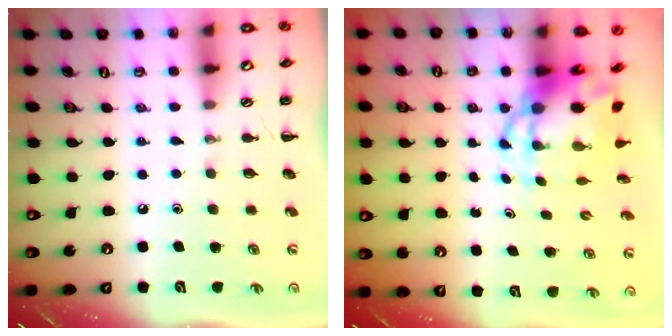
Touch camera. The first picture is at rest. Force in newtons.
{"total": 6.4, "press": 6.1, "slide": 1.9}